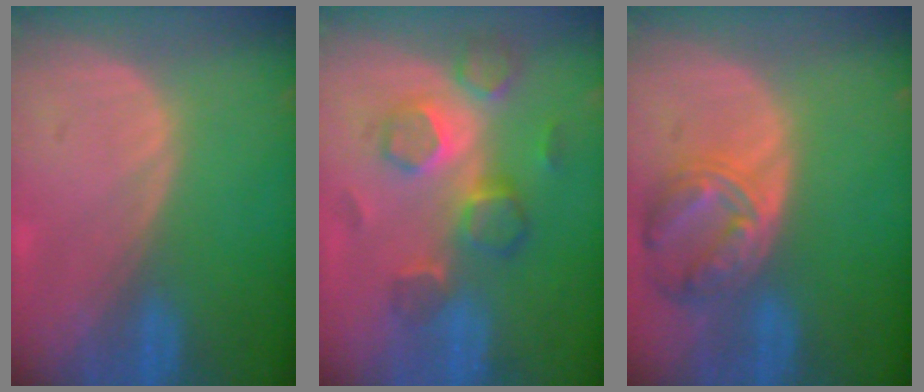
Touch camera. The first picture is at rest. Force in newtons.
{"total": 9.0, "press": 7.8, "slide": 4.4}
{"total": 8.2, "press": 7.2, "slide": 4.0}